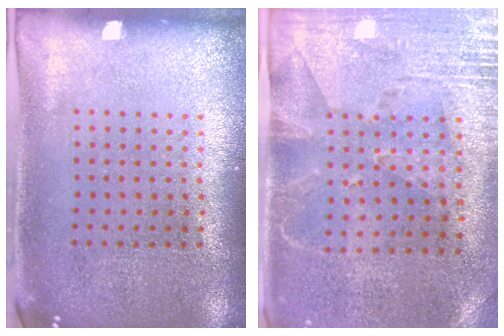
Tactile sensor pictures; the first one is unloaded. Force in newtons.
{"total": 2.7, "press": 2.3, "slide": 1.5}